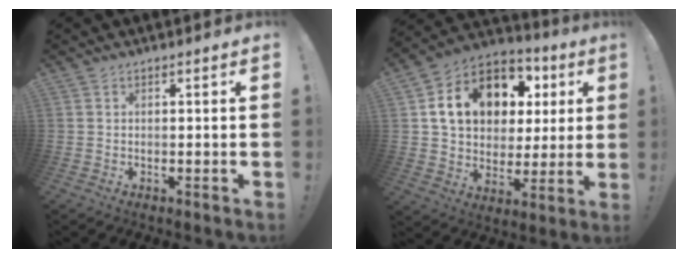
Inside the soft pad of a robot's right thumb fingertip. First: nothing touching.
{"total": 17.3, "force": [6.8, 12.6, 9.7], "torque": [-0.152, -0.024, 0.140]}